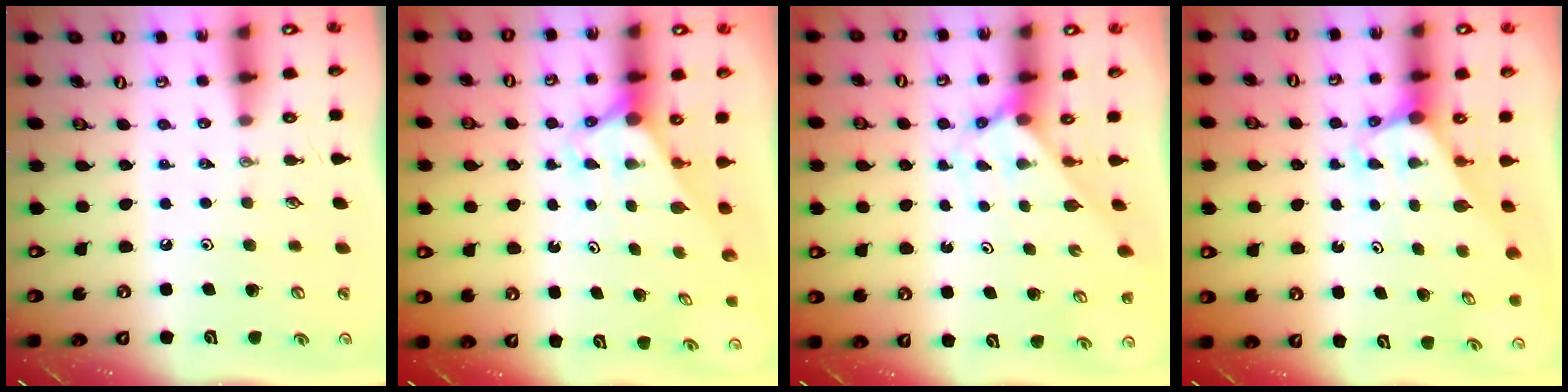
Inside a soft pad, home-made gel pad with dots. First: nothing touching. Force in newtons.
{"total": 2.9, "press": 2.9, "slide": 0.0}
{"total": 2.7, "press": 2.7, "slide": 0.2}
{"total": 2.9, "press": 2.9, "slide": 0.0}